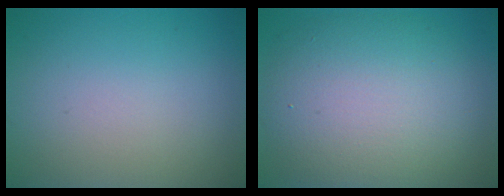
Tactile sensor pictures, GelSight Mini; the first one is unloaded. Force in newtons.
{"total": 10.0, "press": 10.0, "slide": 0.4}